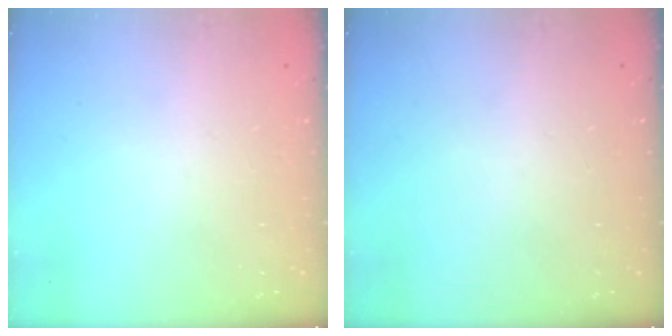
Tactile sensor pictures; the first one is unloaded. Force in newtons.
{"total": 0.0}